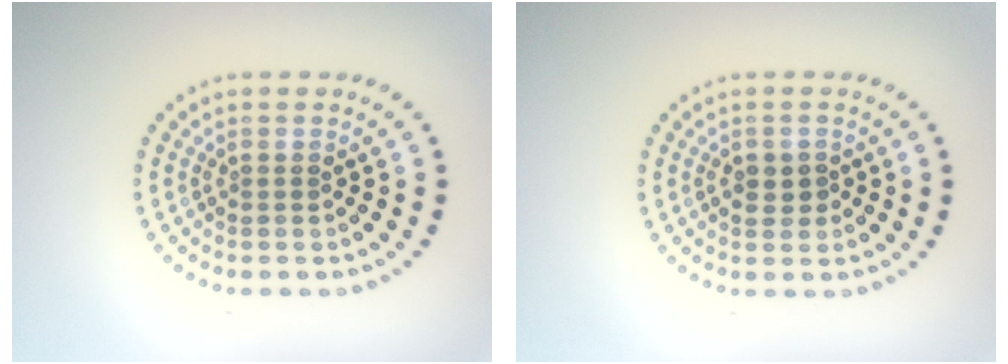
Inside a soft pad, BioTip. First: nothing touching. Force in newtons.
{"total": 1.9, "press": 1.8, "slide": 0.4}